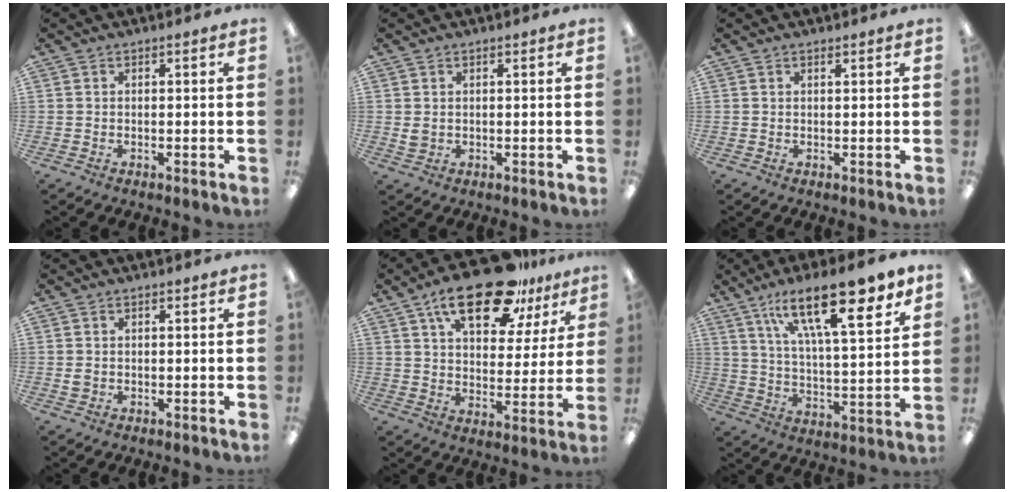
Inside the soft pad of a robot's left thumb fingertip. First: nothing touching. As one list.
[{"total": 1.8, "force": [0.8, 1.4, 0.9], "torque": [-0.011, -0.001, 0.012]}, {"total": 0.7, "force": [0.6, 0.1, 0.3], "torque": [0.001, -0.004, 0.009]}, {"total": 1.4, "force": [0.2, 1.2, 0.8], "torque": [-0.016, 0.004, 0.003]}, {"total": 19.8, "force": [12.9, 8.5, 12.4], "torque": [-0.193, -0.061, 0.214]}, {"total": 21.5, "force": [13.7, 6.6, 15.2], "torque": [-0.242, -0.071, 0.219]}]